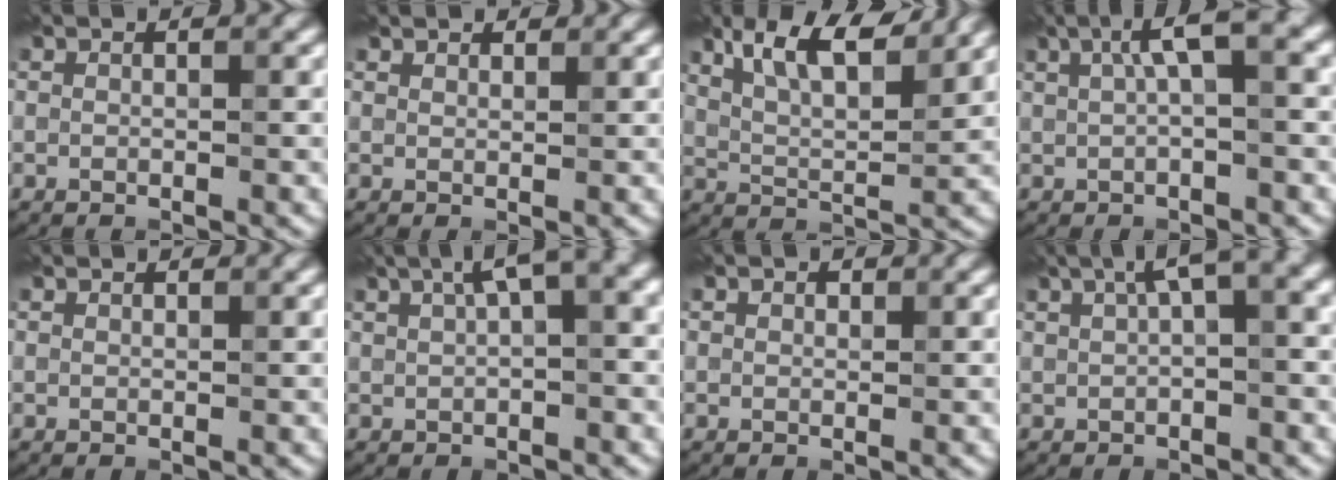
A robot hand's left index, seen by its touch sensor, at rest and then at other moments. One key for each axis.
{"total": 1.6, "fx": 1.5, "fy": 0.4, "fz": -0.1, "tx": -0.001, "ty": -0.005, "tz": 0.020}
{"total": 6.5, "fx": 4.3, "fy": 1.9, "fz": 4.4, "tx": -0.079, "ty": 0.008, "tz": 0.072}
{"total": 4.1, "fx": 1.5, "fy": 0.8, "fz": 3.8, "tx": -0.062, "ty": 0.017, "tz": 0.020}
{"total": 0.7, "fx": 0.7, "fy": 0.1, "fz": -0.2, "tx": 0.002, "ty": -0.001, "tz": 0.009}
{"total": 5.4, "fx": 2.3, "fy": 1.4, "fz": 4.7, "tx": -0.067, "ty": 0.020, "tz": 0.035}
{"total": 0.6, "fx": 0.4, "fy": 0.4, "fz": -0.1, "tx": 0.004, "ty": -0.002, "tz": 0.004}
{"total": 4.6, "fx": 1.9, "fy": 1.1, "fz": 4.1, "tx": -0.059, "ty": 0.018, "tz": 0.025}